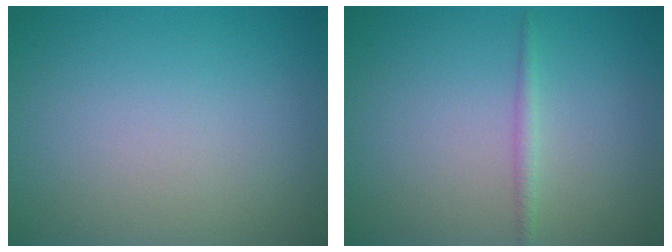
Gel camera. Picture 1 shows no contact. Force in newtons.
{"total": 1.0, "press": 1.0, "slide": 0.0}